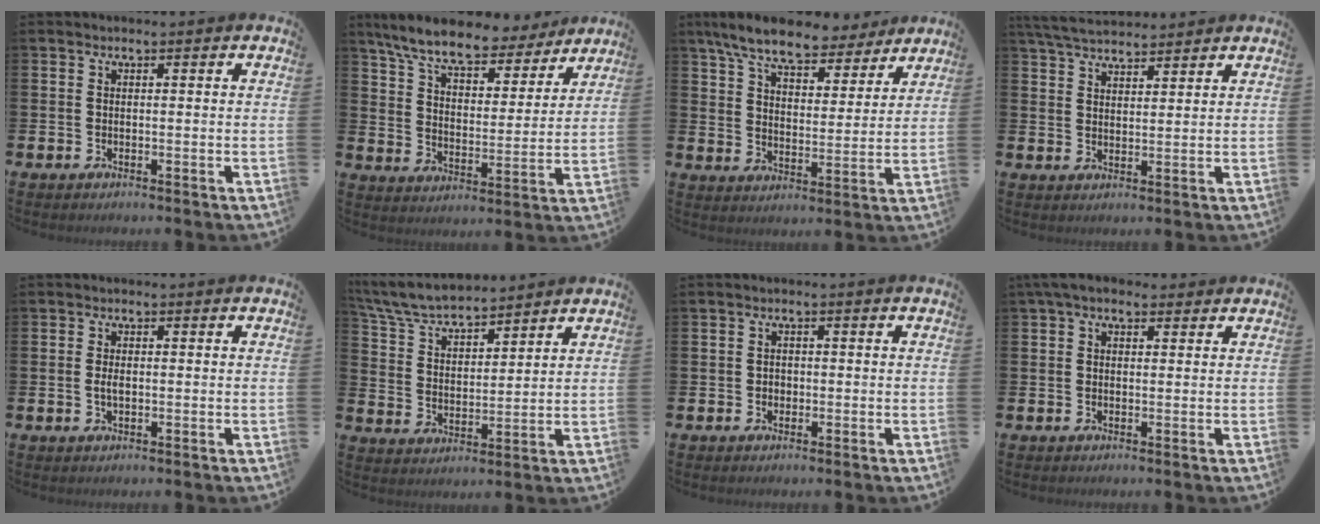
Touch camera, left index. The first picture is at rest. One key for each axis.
{"total": 9.1, "fx": 8.2, "fy": 1.9, "fz": 3.5, "tx": -0.094, "ty": -0.048, "tz": 0.141}
{"total": 9.1, "fx": 8.1, "fy": 2.2, "fz": 3.5, "tx": -0.092, "ty": -0.041, "tz": 0.144}
{"total": 4.7, "fx": 4.6, "fy": 0.8, "fz": 1.0, "tx": -0.040, "ty": -0.016, "tz": 0.085}
{"total": 1.6, "fx": -0.1, "fy": 0.8, "fz": 1.4, "tx": -0.027, "ty": 0.003, "tz": -0.004}
{"total": 7.0, "fx": 6.6, "fy": 1.3, "fz": 1.8, "tx": -0.067, "ty": -0.034, "tz": 0.118}
{"total": 1.1, "fx": -0.1, "fy": 1.0, "fz": 0.3, "tx": 0.001, "ty": 0.004, "tz": -0.007}
{"total": 3.8, "fx": 2.7, "fy": 1.9, "fz": 1.9, "tx": -0.029, "ty": -0.001, "tz": 0.045}